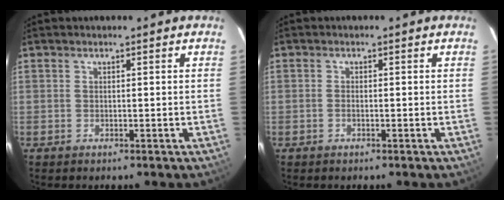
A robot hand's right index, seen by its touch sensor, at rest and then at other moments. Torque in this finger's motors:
{"motor_torque": [-0.10, 0.20, 0.01, 0.00]}